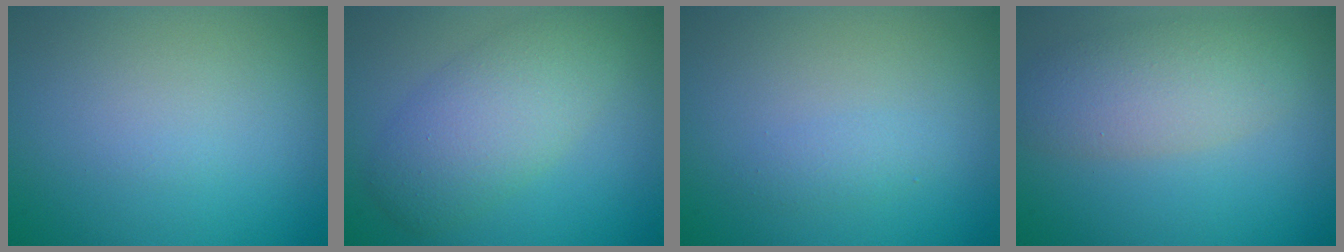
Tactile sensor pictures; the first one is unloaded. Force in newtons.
{"total": 5.3, "press": 5.3, "slide": 0.3}
{"total": 1.1, "press": 1.1, "slide": 0.1}
{"total": 4.6, "press": 4.6, "slide": 0.3}